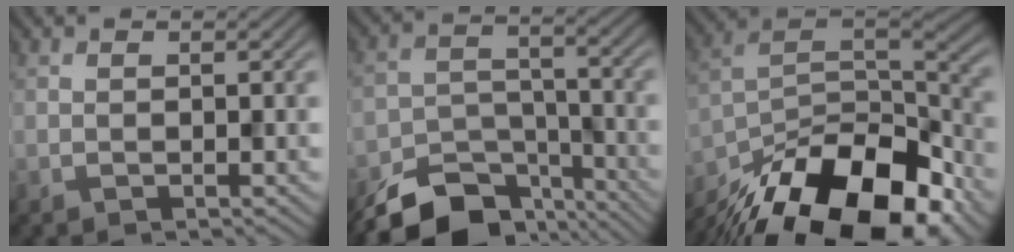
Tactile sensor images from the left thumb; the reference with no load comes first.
{"total": 12.0, "force": [-9.3, 5.6, 5.0], "torque": [-0.095, -0.020, -0.151]}
{"total": 18.7, "force": [-12.9, 8.0, 10.8], "torque": [-0.215, -0.031, -0.213]}